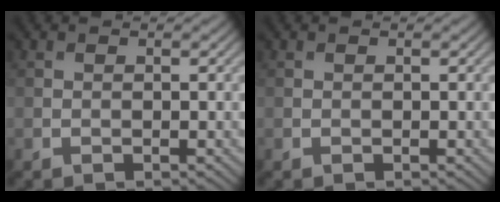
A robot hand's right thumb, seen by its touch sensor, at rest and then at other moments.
{"total": 0.0}